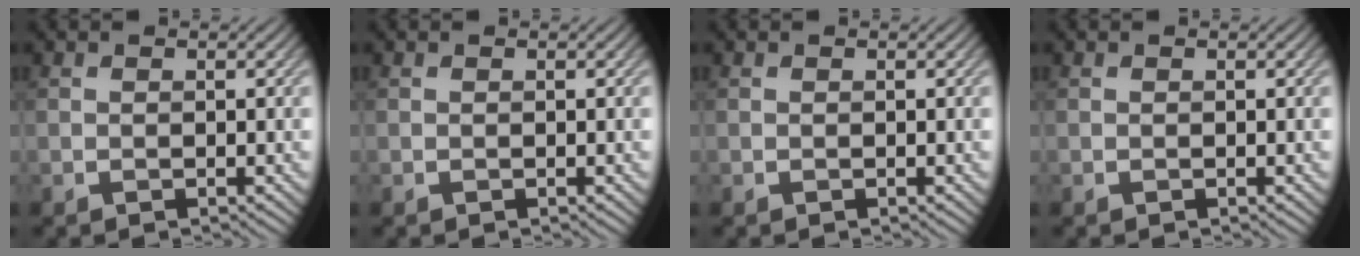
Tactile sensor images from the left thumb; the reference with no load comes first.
{"total": 0.0}
{"total": 0.0}
{"total": 0.0}